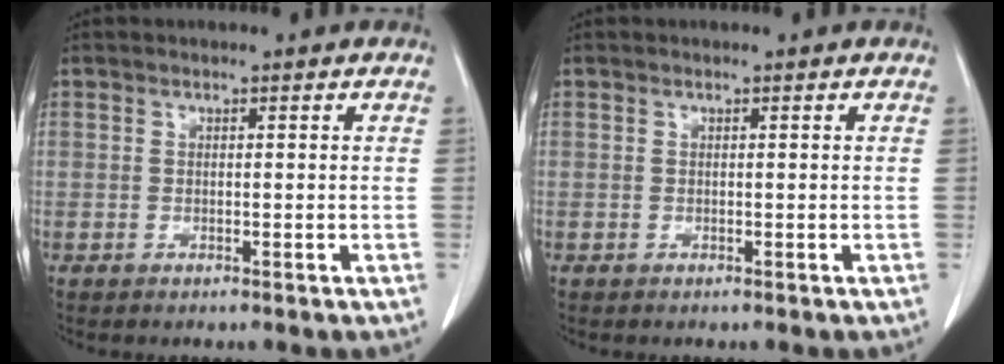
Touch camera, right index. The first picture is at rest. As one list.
[{"total": 0.0}]